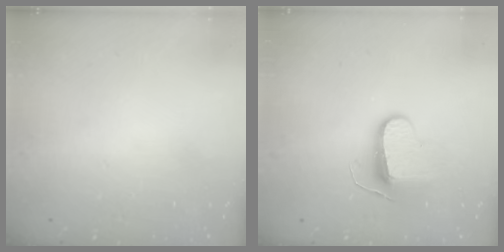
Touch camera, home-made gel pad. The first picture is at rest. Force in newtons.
{"total": 9.0, "press": 9.0, "slide": 0.4}